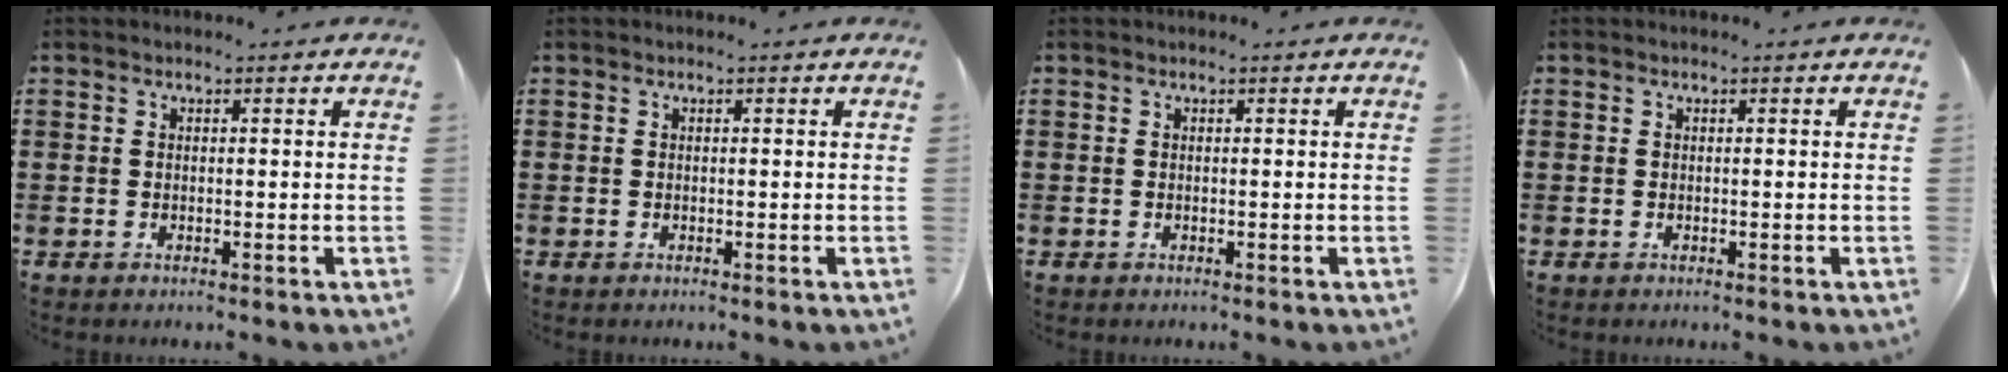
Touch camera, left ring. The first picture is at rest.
{"total": 0.0}
{"total": 0.0}
{"total": 0.0}